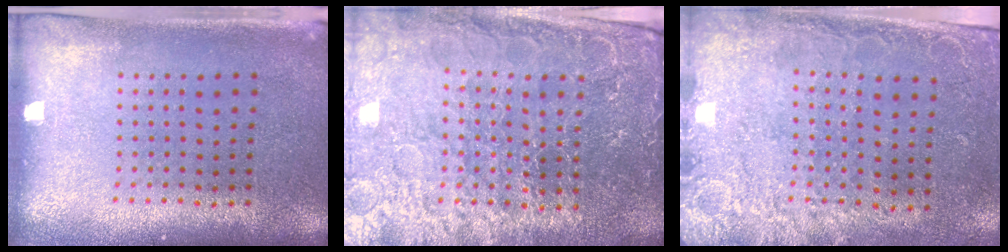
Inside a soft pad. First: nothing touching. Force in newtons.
{"total": 5.0, "press": 4.6, "slide": 1.8}
{"total": 2.5, "press": 2.0, "slide": 1.5}